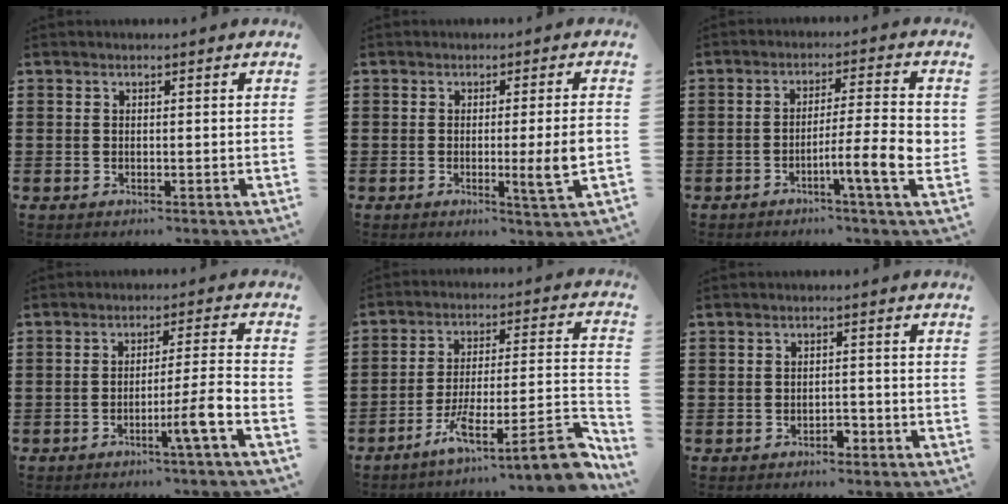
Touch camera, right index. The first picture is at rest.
{"total": 6.1, "force": [-0.7, -0.2, 6.0], "torque": [-0.093, -0.019, -0.013]}
{"total": 8.5, "force": [-2.7, 0.6, 8.0], "torque": [-0.139, -0.009, -0.047]}
{"total": 5.9, "force": [-3.1, -0.9, 5.0], "torque": [-0.080, -0.008, -0.056]}
{"total": 11.5, "force": [-6.7, 1.8, 9.2], "torque": [-0.132, 0.005, -0.120]}
{"total": 1.6, "force": [-1.3, 0.6, 0.8], "torque": [-0.019, -0.003, -0.025]}